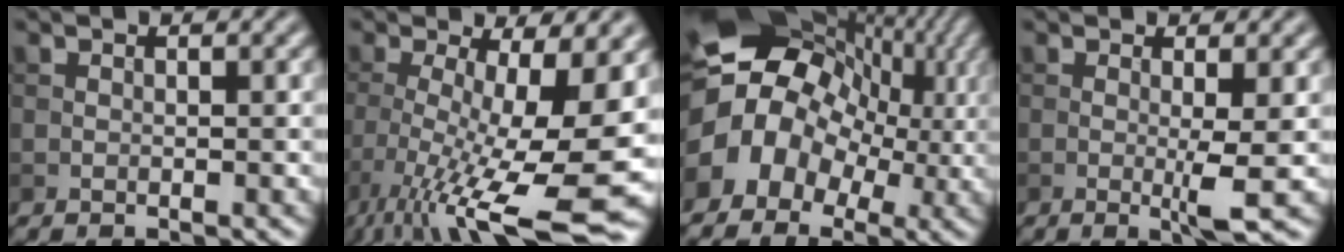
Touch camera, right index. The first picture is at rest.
{"total": 13.1, "force": [-4.3, 3.4, 11.9], "torque": [-0.206, -0.022, -0.067]}
{"total": 11.7, "force": [0.2, 9.5, 6.9], "torque": [-0.116, 0.006, 0.001]}
{"total": 2.6, "force": [-0.1, 0.1, 2.6], "torque": [-0.049, -0.009, -0.004]}